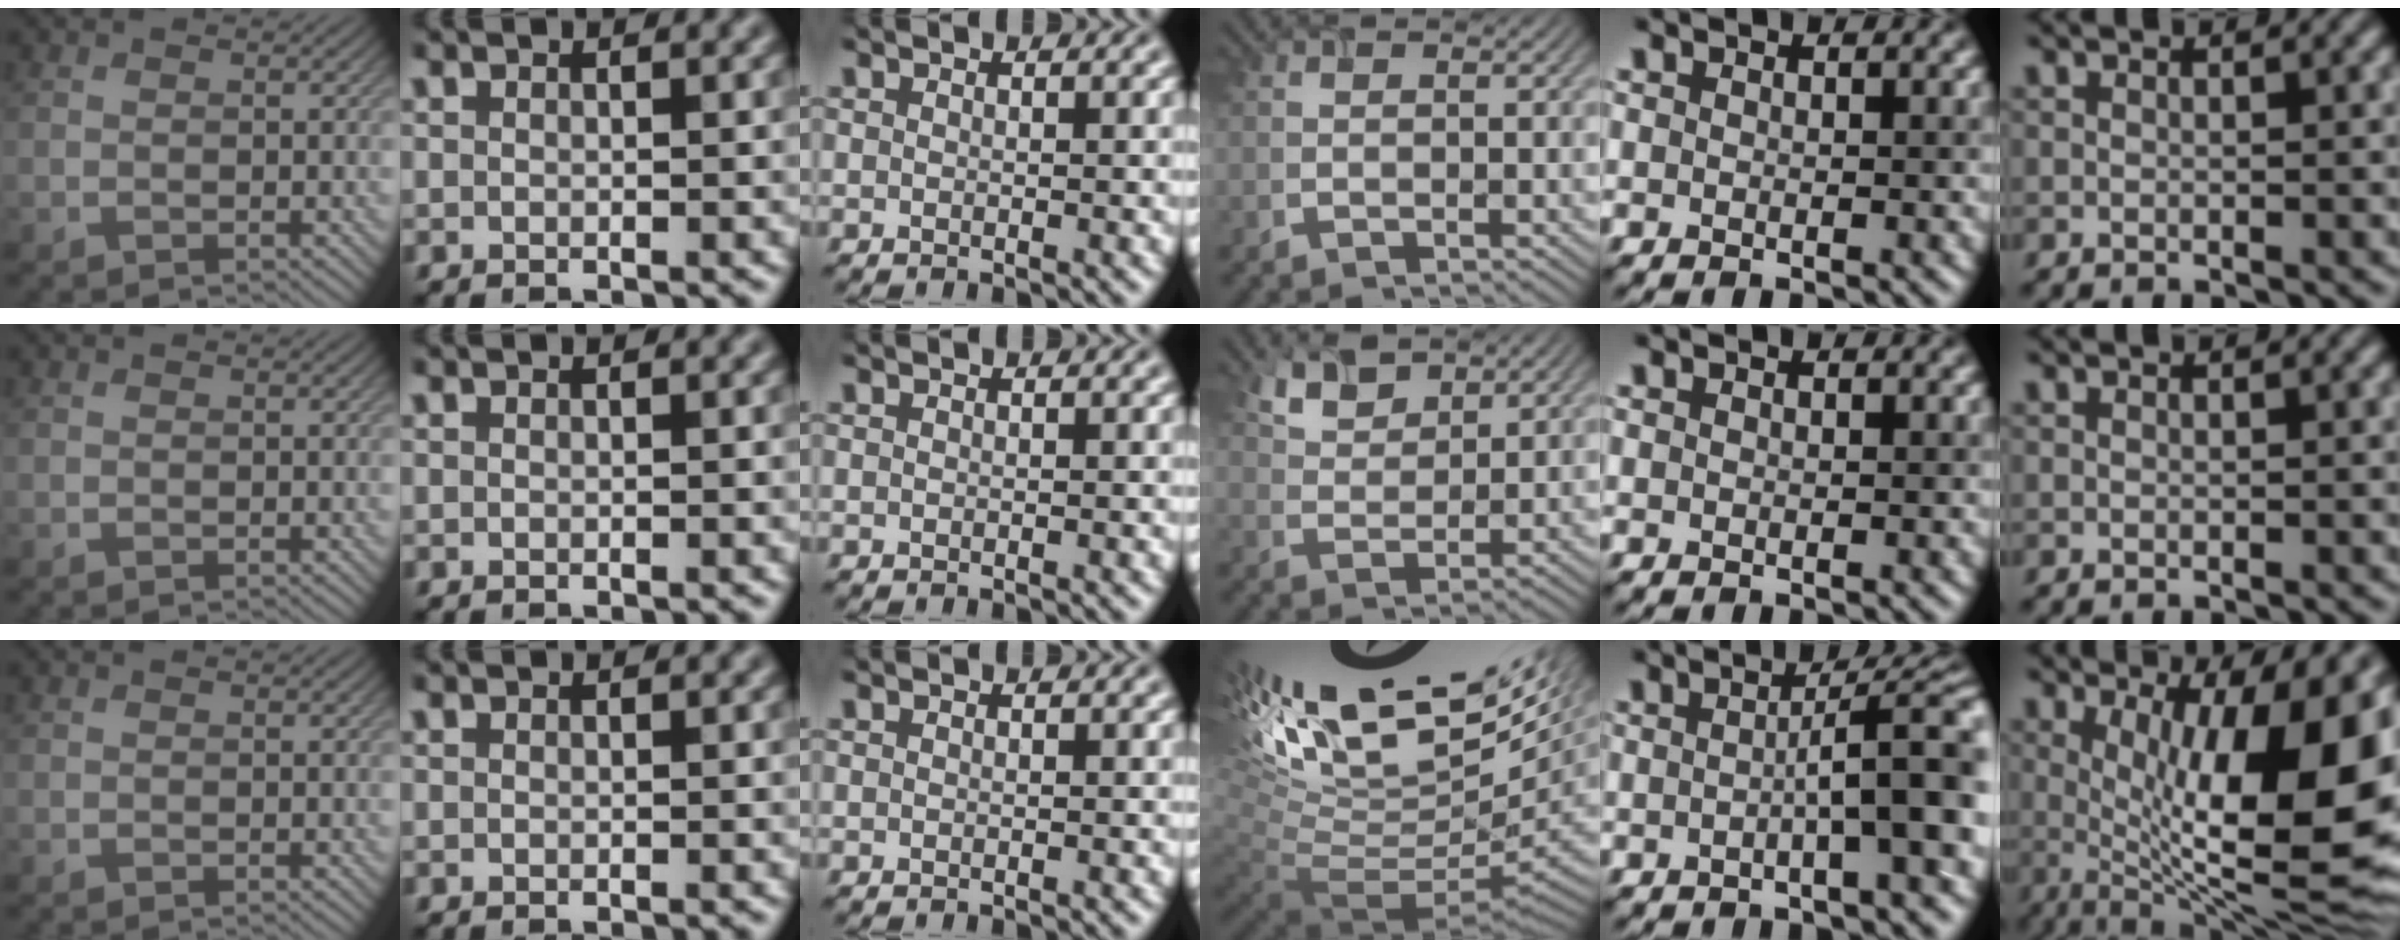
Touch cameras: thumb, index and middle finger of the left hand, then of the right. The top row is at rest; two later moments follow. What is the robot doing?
{"motion": "screw", "object": "timer"}